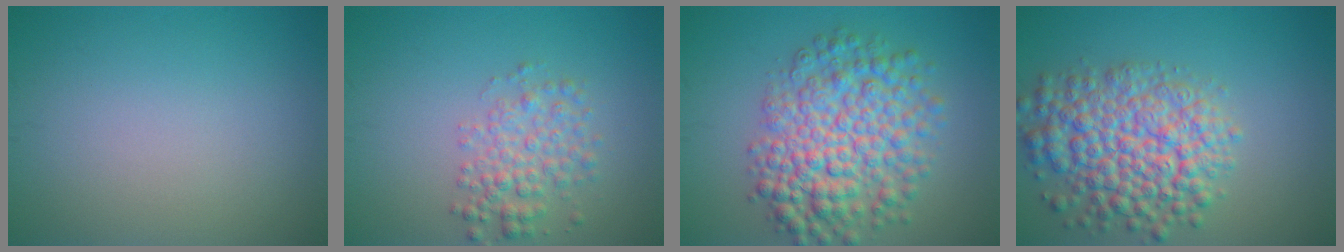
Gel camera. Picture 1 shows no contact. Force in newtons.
{"total": 3.2, "press": 3.2, "slide": 0.1}
{"total": 8.1, "press": 8.1, "slide": 0.2}
{"total": 7.8, "press": 7.8, "slide": 0.3}